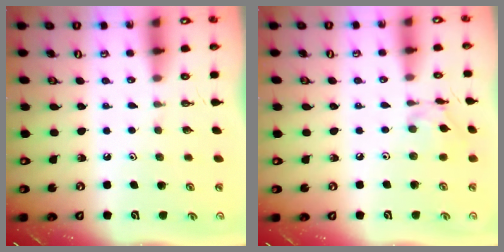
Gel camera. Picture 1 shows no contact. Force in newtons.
{"total": 9.1, "press": 9.1, "slide": 0.5}